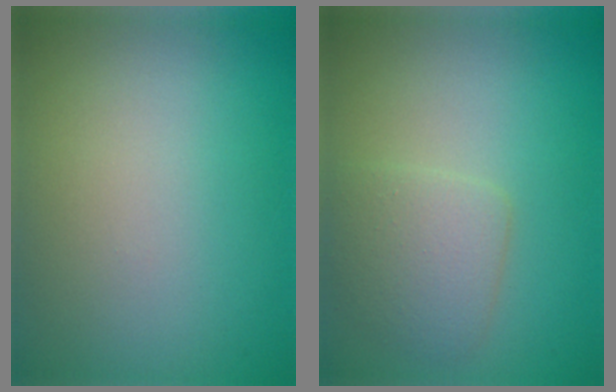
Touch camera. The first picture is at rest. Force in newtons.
{"total": 3.0, "press": 3.0, "slide": 0.1}